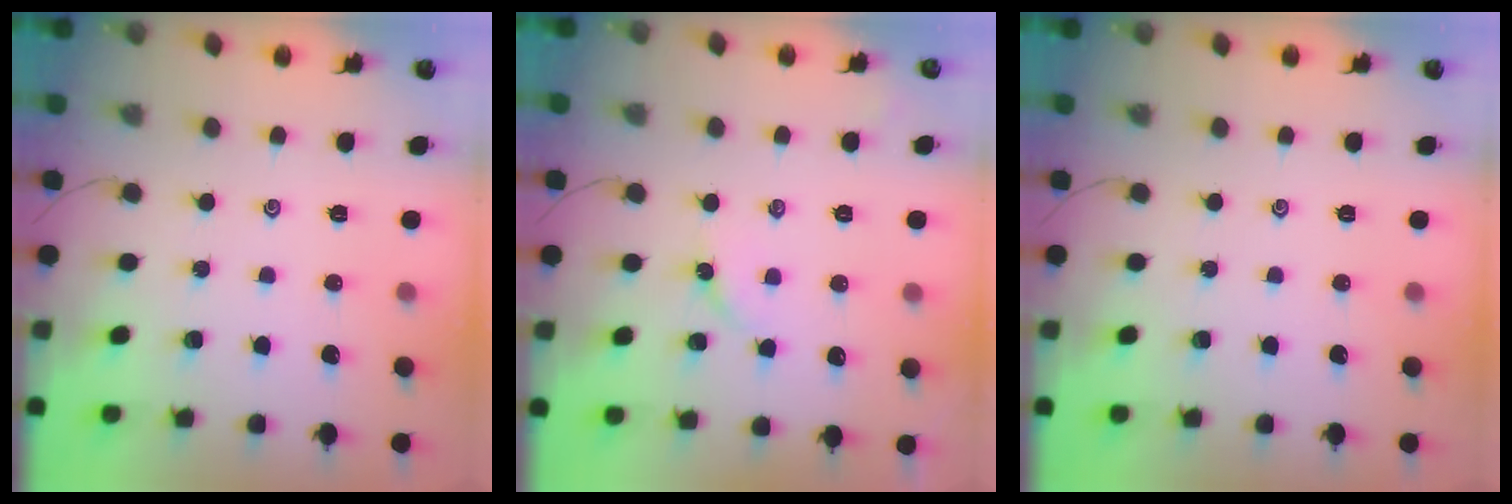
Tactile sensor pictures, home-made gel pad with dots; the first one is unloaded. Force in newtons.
{"total": 3.4, "press": 3.3, "slide": 0.4}
{"total": 0.0}